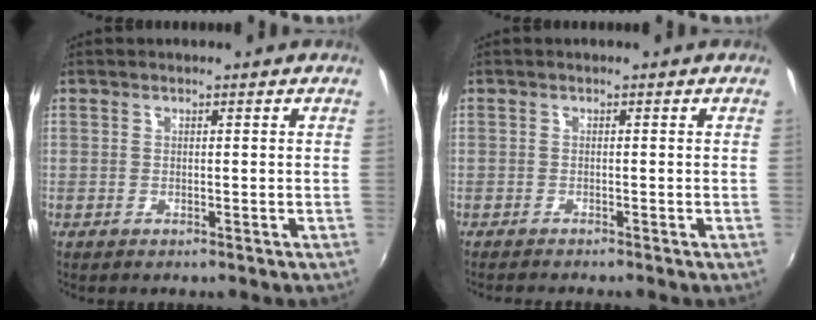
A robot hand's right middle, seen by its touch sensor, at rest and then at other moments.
{"total": 1.8, "force": [-1.7, 0.0, 0.5], "torque": [-0.014, -0.014, -0.033]}